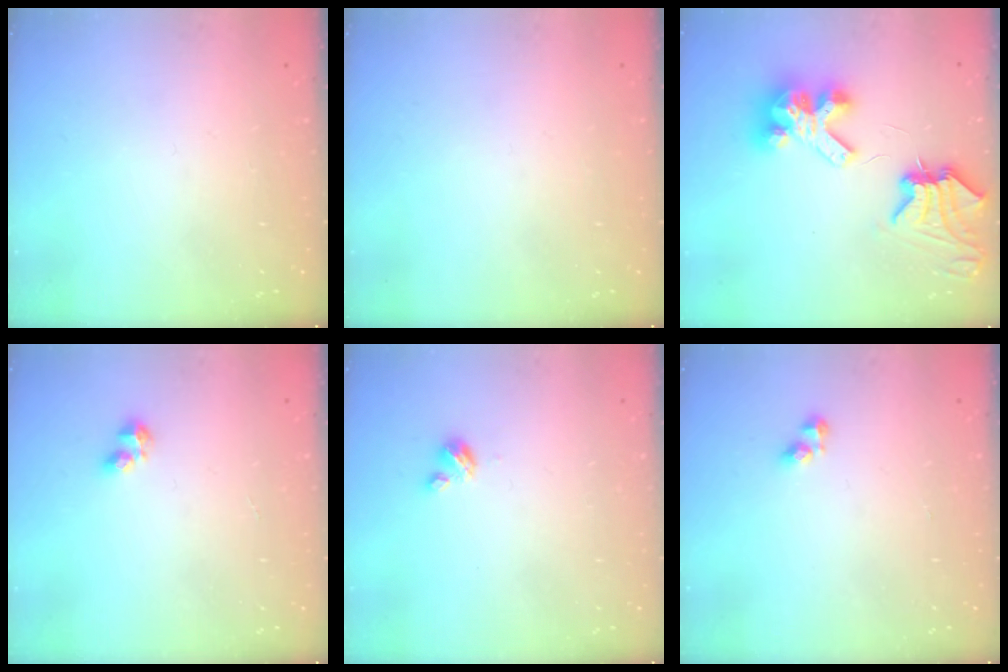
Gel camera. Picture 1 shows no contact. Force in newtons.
{"total": 0.0}
{"total": 10.0, "press": 10.0, "slide": 1.0}
{"total": 2.1, "press": 2.0, "slide": 0.8}
{"total": 2.7, "press": 2.7, "slide": 0.3}
{"total": 2.8, "press": 2.8, "slide": 0.3}